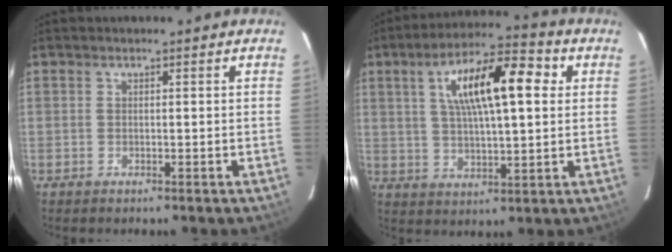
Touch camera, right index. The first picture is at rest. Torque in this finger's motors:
{"motor_torque": [0.56, 0.16, 0.69, 0.21]}